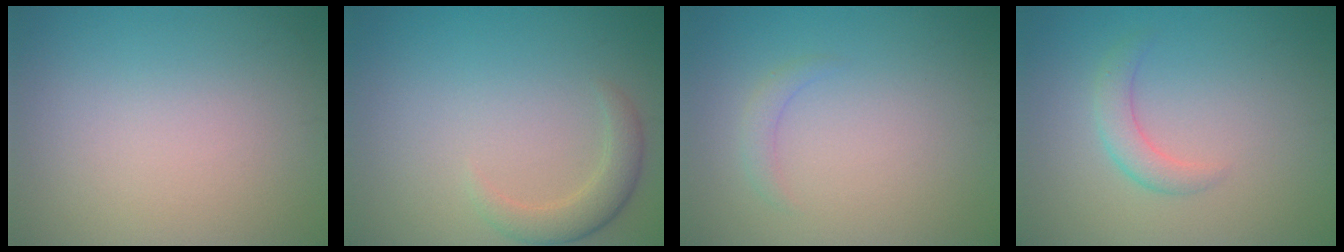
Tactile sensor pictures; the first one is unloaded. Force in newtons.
{"total": 2.6, "press": 2.6, "slide": 0.1}
{"total": 1.1, "press": 1.1, "slide": 0.1}
{"total": 2.2, "press": 2.2, "slide": 0.1}